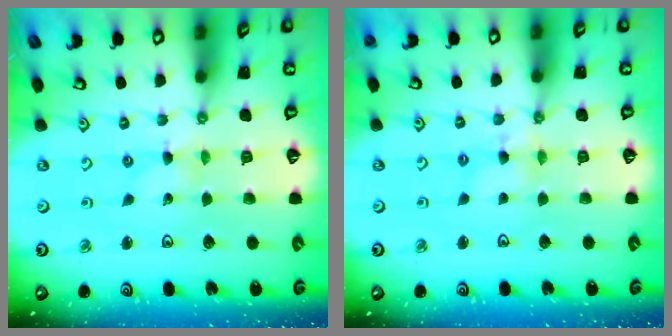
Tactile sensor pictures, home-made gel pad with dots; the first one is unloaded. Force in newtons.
{"total": 5.2, "press": 5.2, "slide": 0.4}